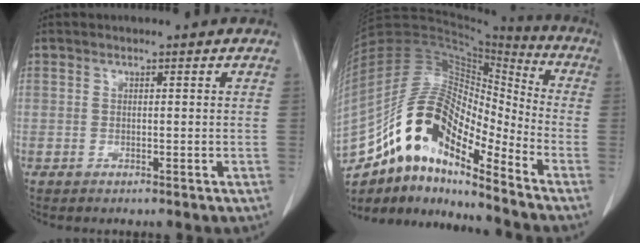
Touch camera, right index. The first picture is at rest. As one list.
[{"total": 17.5, "force": [-12.1, 5.0, 11.6], "torque": [-0.213, 0.041, -0.214]}]